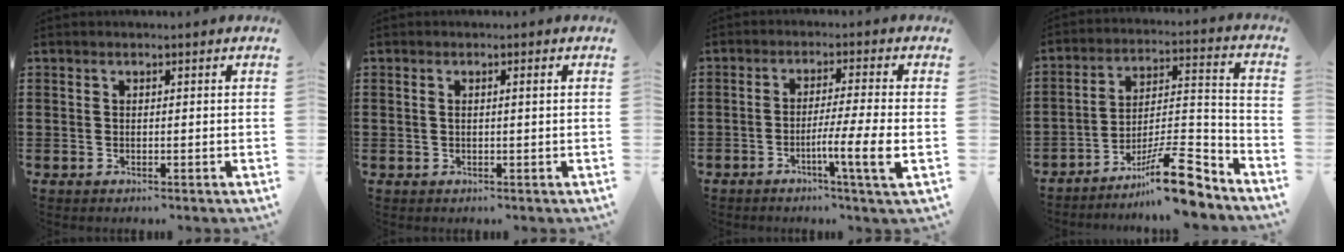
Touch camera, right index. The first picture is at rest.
{"total": 1.1, "force": [0.2, 0.1, 1.0], "torque": [-0.020, 0.002, 0.002]}
{"total": 6.8, "force": [-2.3, -0.5, 6.3], "torque": [-0.104, -0.014, -0.040]}
{"total": 13.9, "force": [-10.3, 3.0, 8.9], "torque": [-0.122, 0.044, -0.180]}